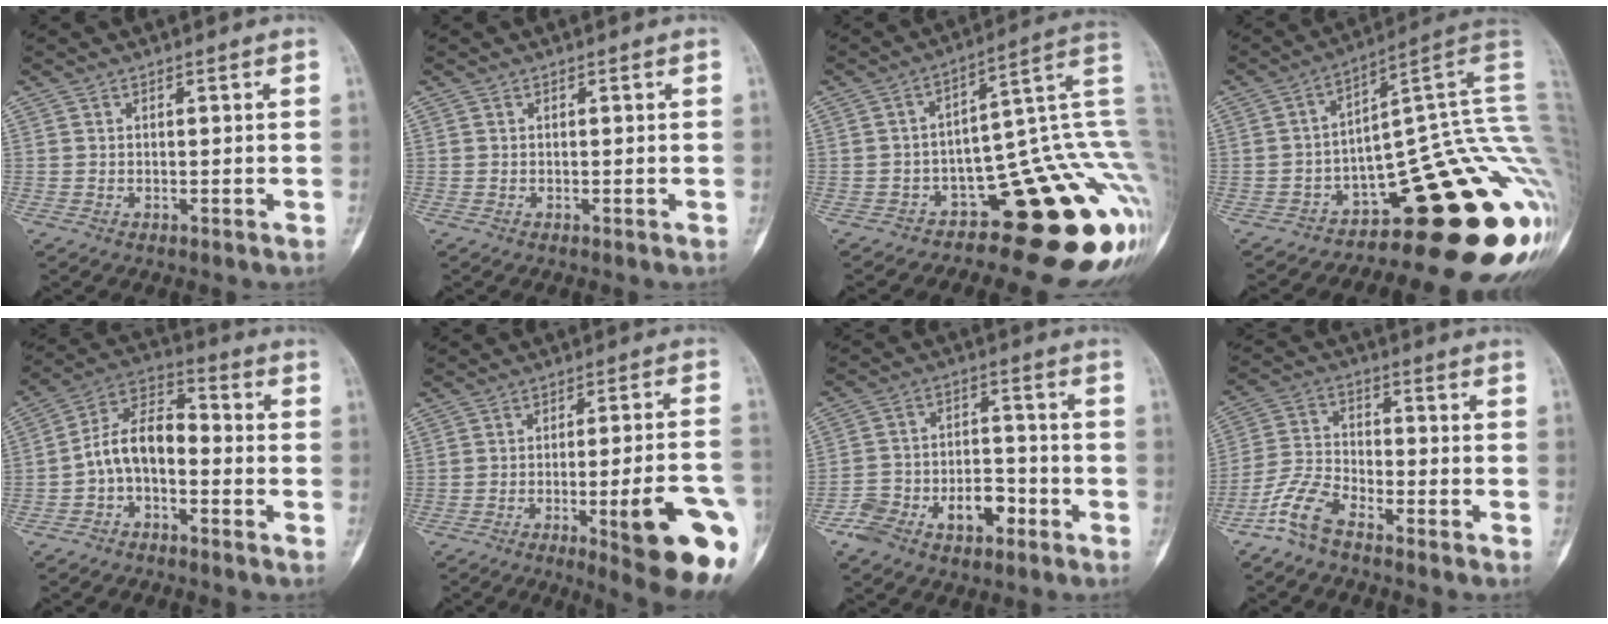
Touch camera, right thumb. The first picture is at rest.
{"total": 0.0}
{"total": 18.5, "force": [-8.1, 7.6, 14.8], "torque": [-0.062, 0.121, -0.096]}
{"total": 25.0, "force": [-7.3, 8.5, 22.3], "torque": [-0.145, 0.093, -0.081]}
{"total": 9.6, "force": [-2.5, 5.7, 7.3], "torque": [-0.125, 0.054, -0.060]}
{"total": 17.9, "force": [-6.4, 3.1, 16.4], "torque": [-0.179, 0.014, -0.076]}
{"total": 10.4, "force": [-5.5, 6.4, 6.1], "torque": [-0.085, 0.048, -0.090]}
{"total": 8.0, "force": [-5.9, 3.2, 4.4], "torque": [-0.104, 0.034, -0.127]}